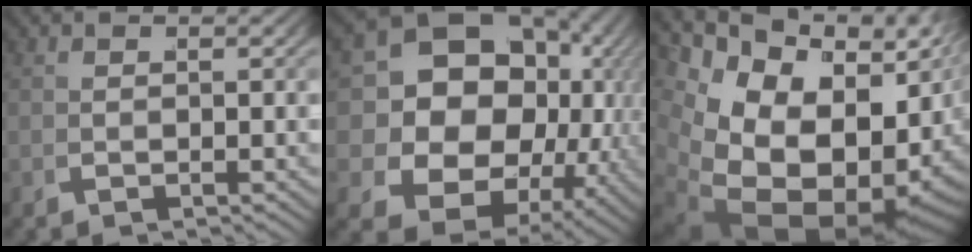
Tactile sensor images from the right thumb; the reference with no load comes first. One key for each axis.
{"total": 23.5, "fx": 0.9, "fy": 17.6, "fz": 15.5, "tx": -0.284, "ty": -0.050, "tz": 0.017}
{"total": 22.8, "fx": -1.9, "fy": 15.7, "fz": 16.5, "tx": -0.324, "ty": -0.060, "tz": -0.002}